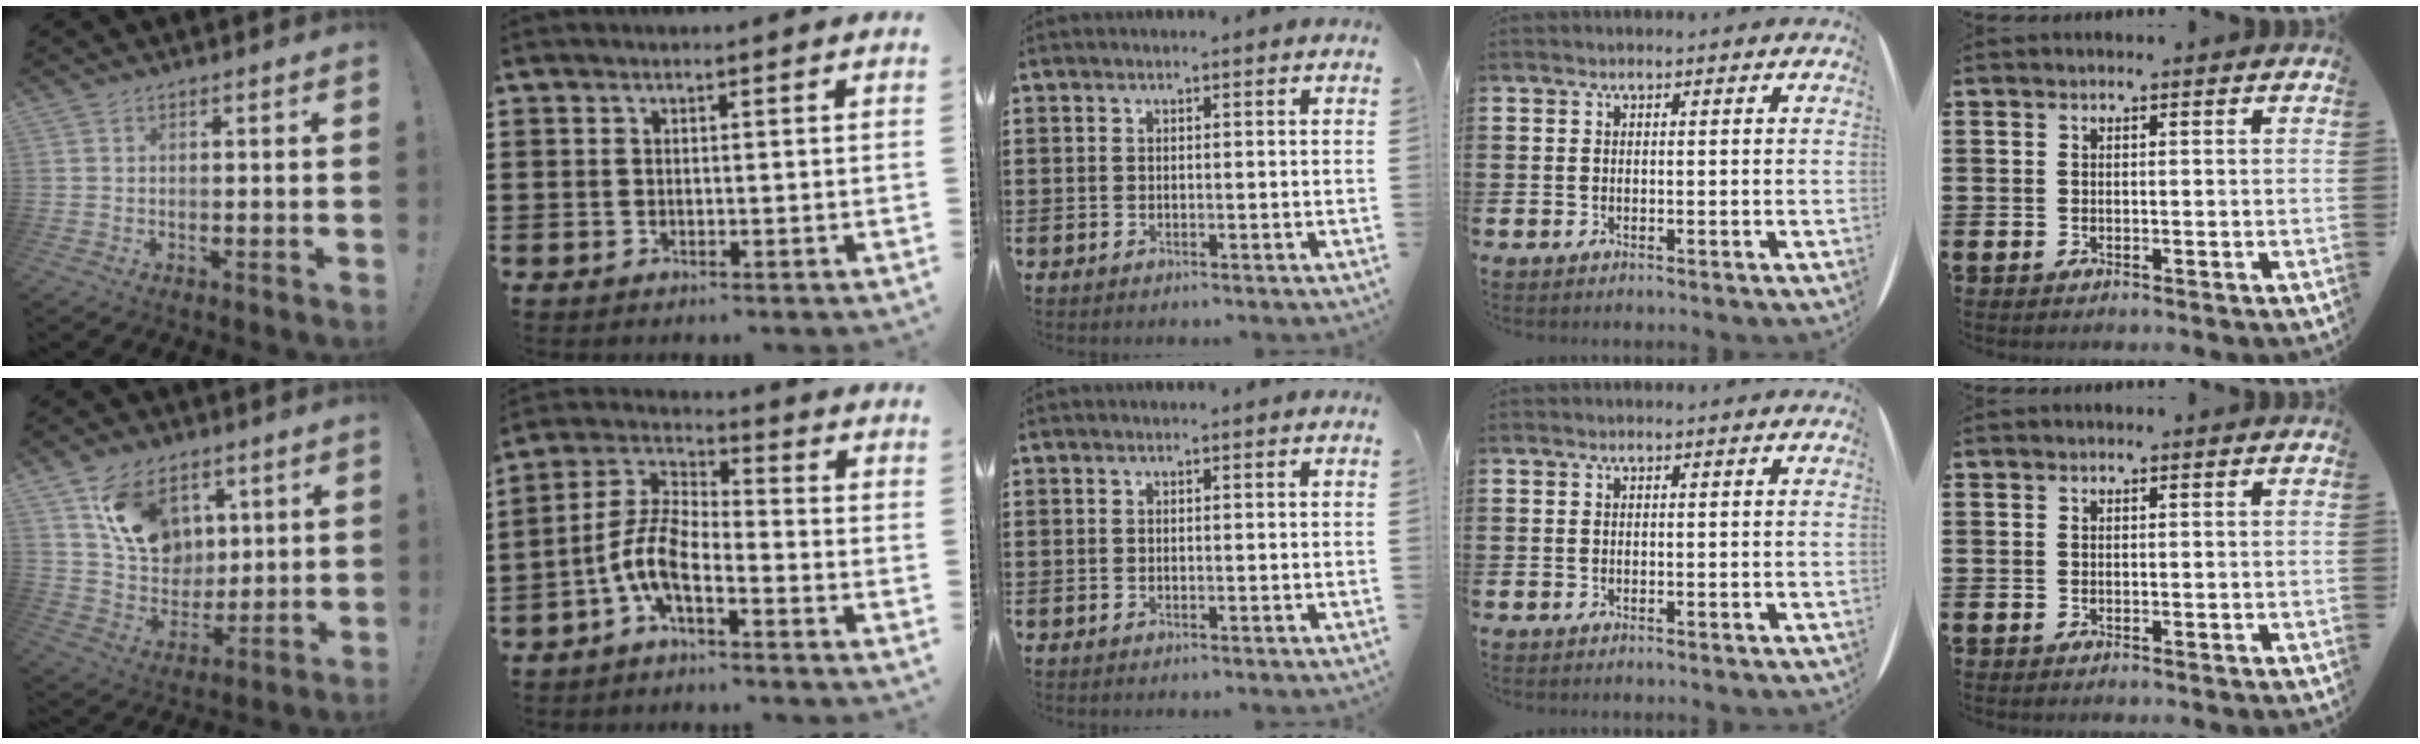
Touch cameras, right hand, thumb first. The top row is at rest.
{"thumb": {"total": 15.6, "force": [7.5, 11.2, 7.8], "torque": [-0.125, -0.029, 0.149]}, "index": {"total": 7.7, "force": [-4.0, 2.8, 5.9], "torque": [-0.154, -0.015, -0.087]}}